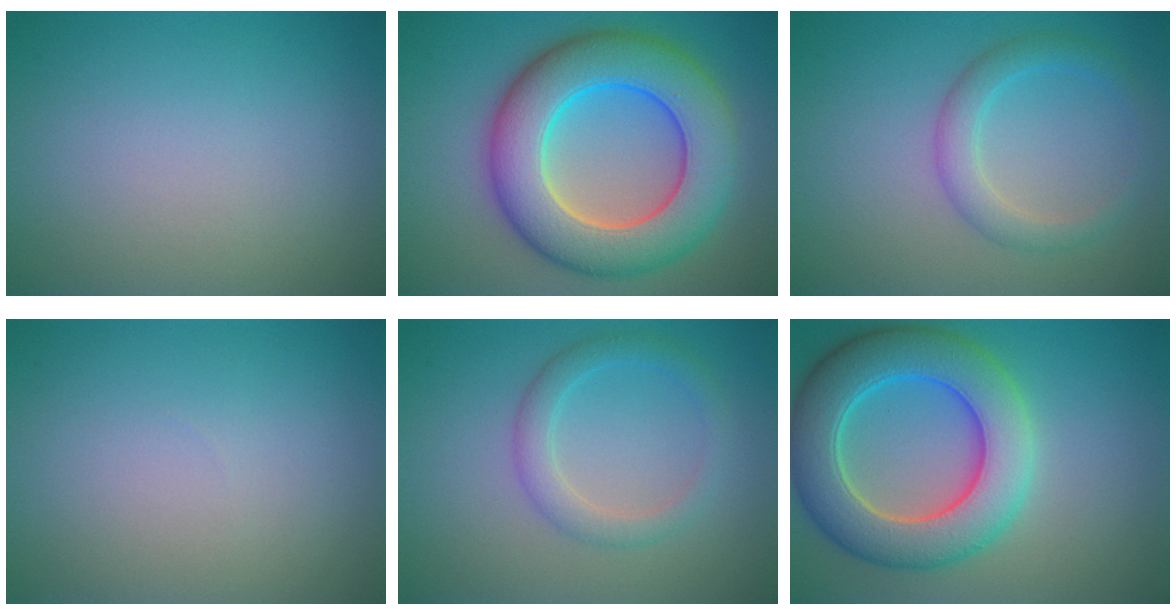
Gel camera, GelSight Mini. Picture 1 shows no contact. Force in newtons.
{"total": 11.4, "press": 11.4, "slide": 0.3}
{"total": 2.8, "press": 2.8, "slide": 0.0}
{"total": 0.0}
{"total": 2.6, "press": 2.6, "slide": 0.1}
{"total": 9.4, "press": 9.4, "slide": 0.3}